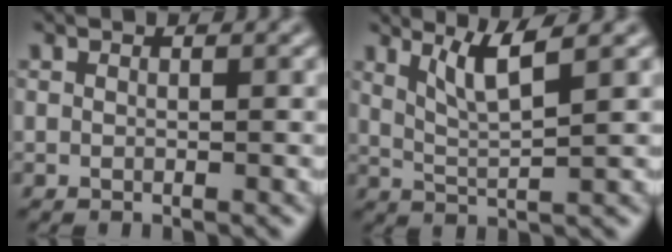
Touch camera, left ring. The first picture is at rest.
{"total": 3.9, "force": [2.3, 0.6, 3.0], "torque": [-0.054, -0.002, 0.048]}